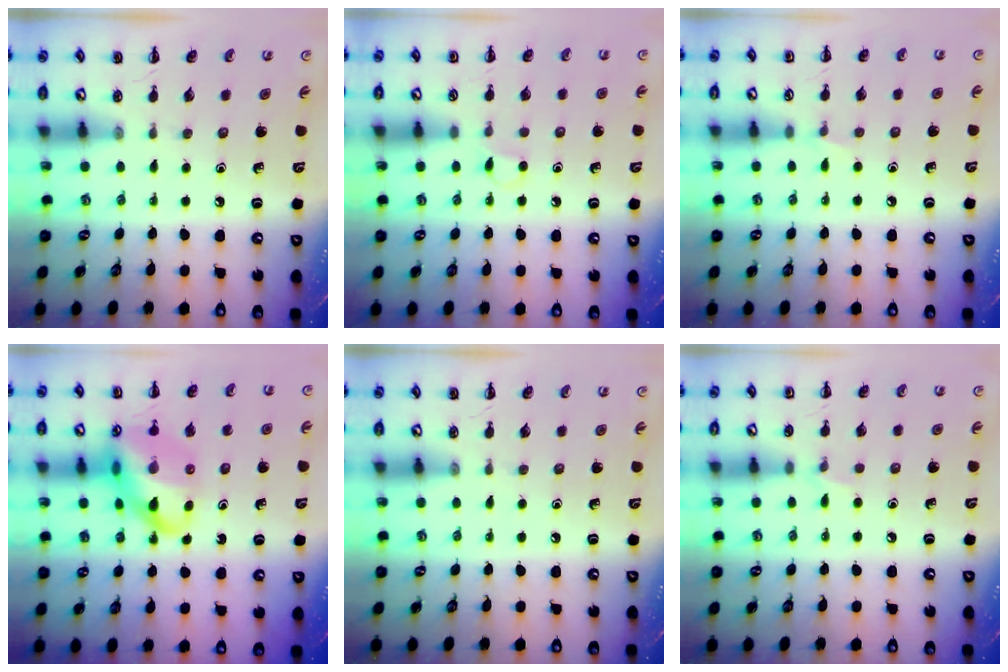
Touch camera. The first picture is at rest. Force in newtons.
{"total": 3.2, "press": 3.0, "slide": 1.1}
{"total": 3.4, "press": 3.1, "slide": 1.3}
{"total": 17.2, "press": 16.9, "slide": 3.1}
{"total": 0.0}
{"total": 5.1, "press": 4.8, "slide": 1.7}